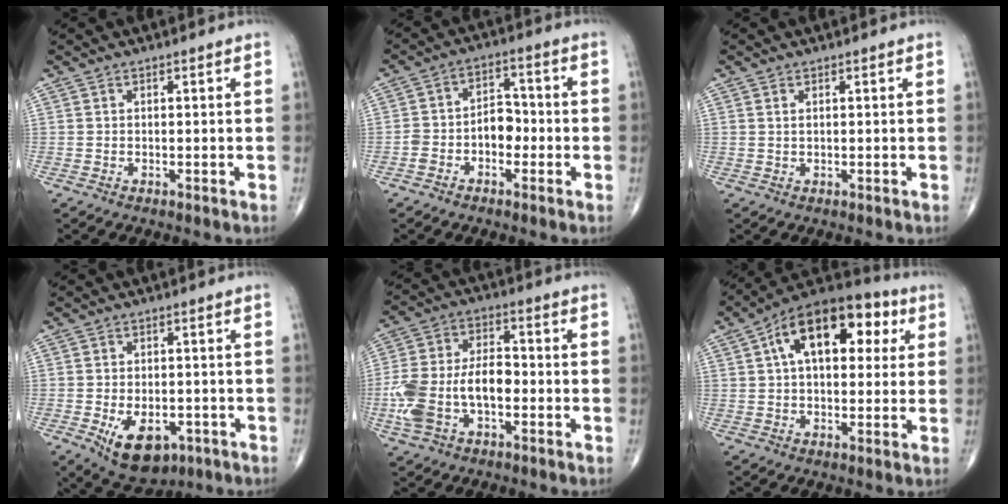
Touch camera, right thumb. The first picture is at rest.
{"total": 6.3, "force": [-2.0, 4.4, 4.0], "torque": [-0.052, 0.037, -0.043]}
{"total": 0.6, "force": [0.4, 0.2, 0.4], "torque": [-0.011, 0.000, 0.008]}
{"total": 10.1, "force": [-4.0, 6.1, 7.0], "torque": [-0.092, 0.005, -0.048]}
{"total": 14.3, "force": [-3.1, 8.3, 11.3], "torque": [-0.235, 0.034, -0.057]}
{"total": 18.3, "force": [5.5, 10.2, 14.2], "torque": [-0.186, 0.023, 0.075]}